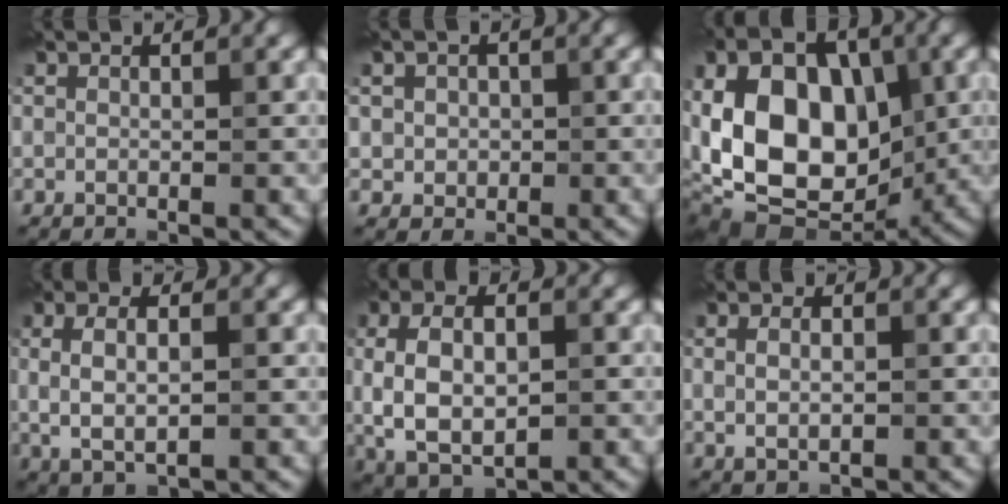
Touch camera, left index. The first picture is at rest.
{"total": 2.2, "force": [0.1, 1.9, 0.9], "torque": [-0.008, 0.000, -0.002]}
{"total": 13.1, "force": [-0.8, 8.7, 9.8], "torque": [-0.170, 0.007, -0.027]}
{"total": 3.6, "force": [0.2, 1.5, 3.2], "torque": [-0.074, 0.000, 0.006]}
{"total": 7.0, "force": [-0.3, 4.0, 5.7], "torque": [-0.121, -0.003, -0.001]}
{"total": 2.4, "force": [0.1, 1.4, 1.9], "torque": [-0.039, 0.003, 0.009]}